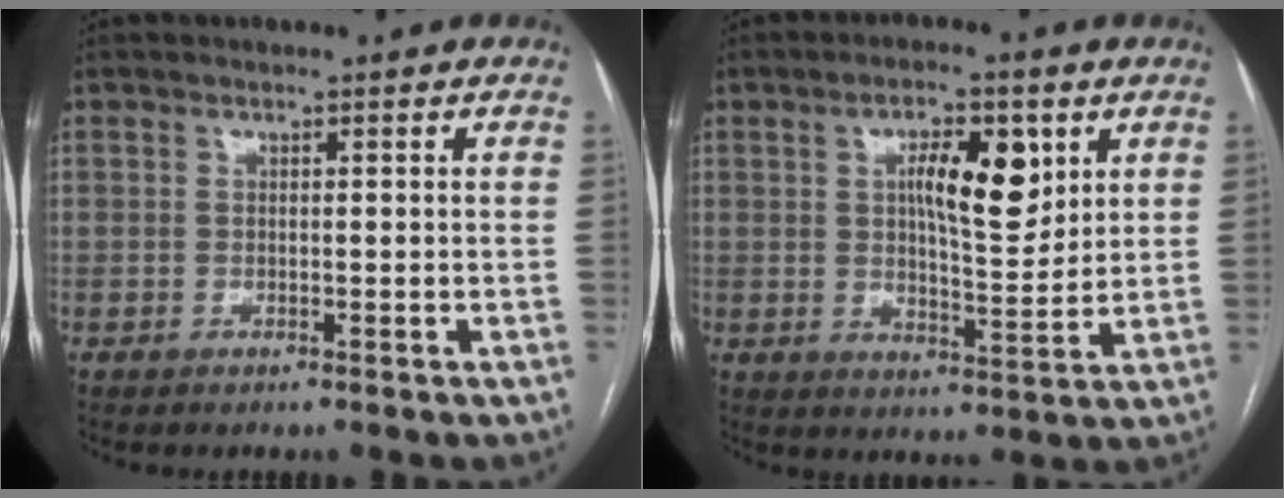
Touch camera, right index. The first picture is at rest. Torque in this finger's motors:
{"motor_torque": [0.31, 0.29, 0.48, 0.09]}